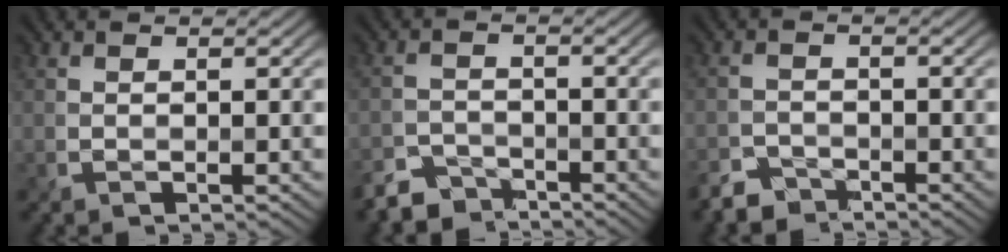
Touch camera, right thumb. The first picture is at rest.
{"total": 4.0, "force": [-3.8, 1.3, 0.4], "torque": [-0.004, -0.004, -0.078]}
{"total": 3.1, "force": [-2.9, 0.9, 0.1], "torque": [0.001, -0.003, -0.063]}